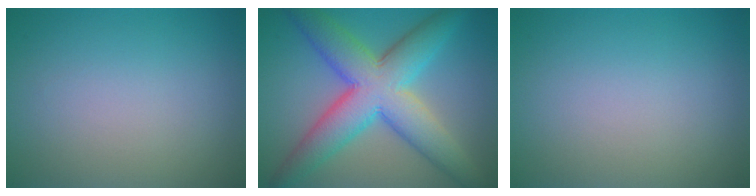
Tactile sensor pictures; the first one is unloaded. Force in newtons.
{"total": 9.7, "press": 9.7, "slide": 0.2}
{"total": 0.0}